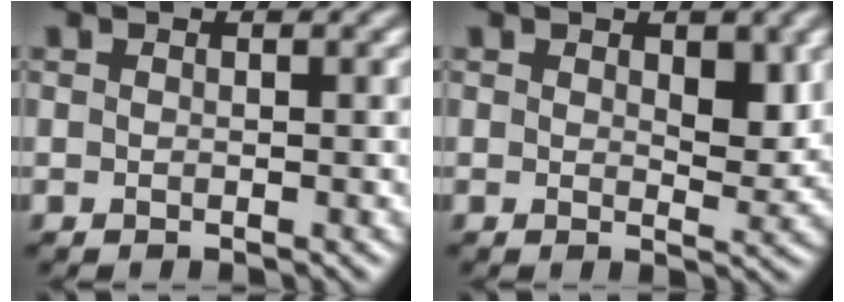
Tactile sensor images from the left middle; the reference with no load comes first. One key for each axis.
{"total": 2.7, "fx": 0.8, "fy": 1.3, "fz": 2.2, "tx": -0.028, "ty": -0.007, "tz": 0.016}